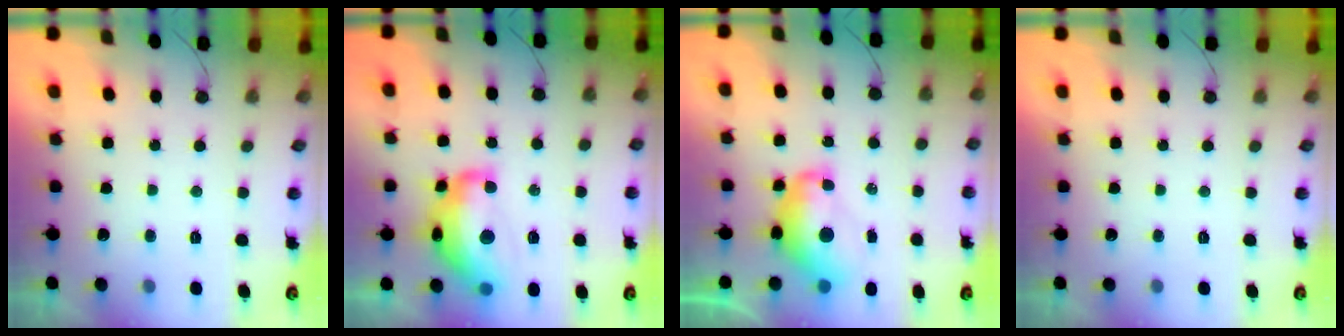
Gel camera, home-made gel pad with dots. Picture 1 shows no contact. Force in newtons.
{"total": 15.6, "press": 15.6, "slide": 0.9}
{"total": 10.8, "press": 10.8, "slide": 1.2}
{"total": 0.0}